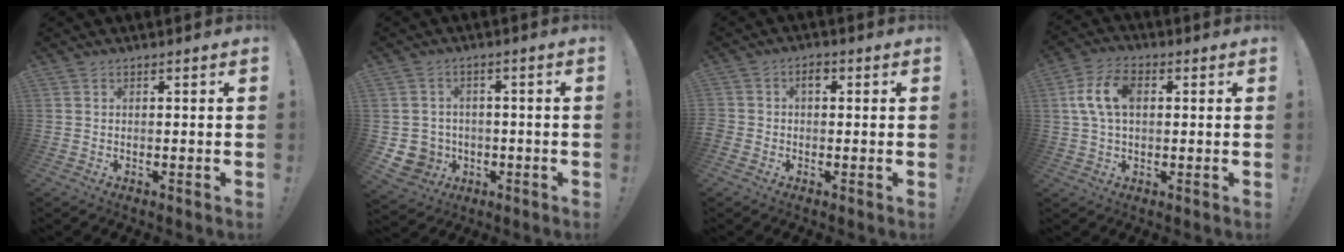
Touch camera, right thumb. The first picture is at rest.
{"total": 6.4, "force": [-1.0, 6.1, 1.4], "torque": [-0.034, 0.007, -0.015]}
{"total": 3.4, "force": [-0.2, 2.7, 2.1], "torque": [-0.031, 0.009, -0.006]}
{"total": 10.8, "force": [1.9, 6.7, 8.3], "torque": [-0.157, 0.007, 0.036]}